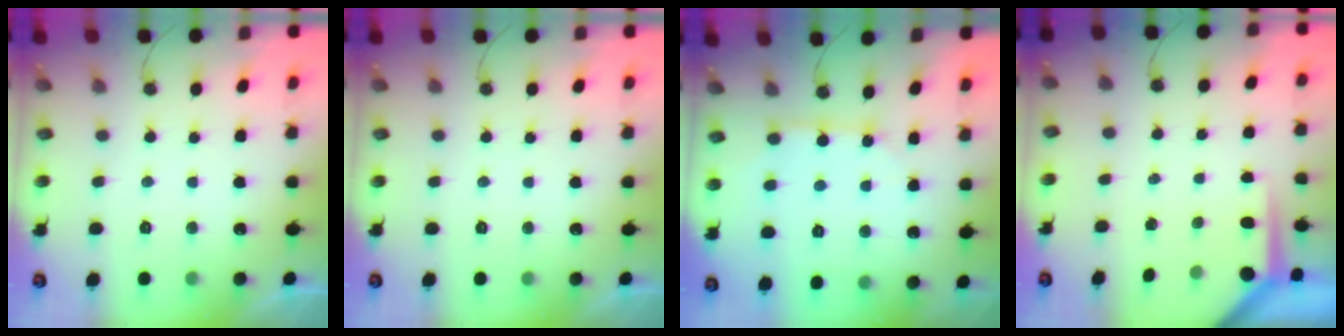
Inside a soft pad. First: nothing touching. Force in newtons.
{"total": 0.0}
{"total": 5.9, "press": 5.9, "slide": 0.5}
{"total": 4.0, "press": 4.0, "slide": 0.3}